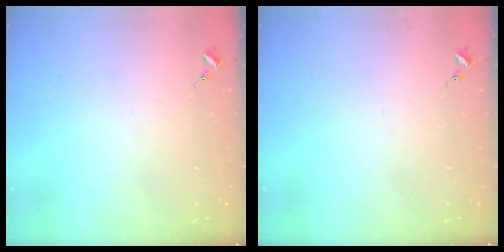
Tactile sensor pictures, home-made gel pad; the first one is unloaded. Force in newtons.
{"total": 0.0}